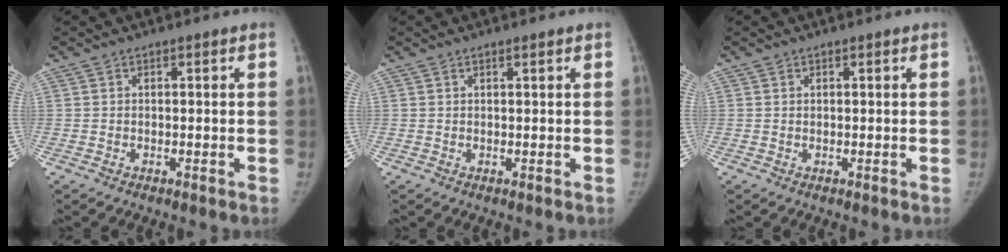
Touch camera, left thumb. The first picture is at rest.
{"total": 0.6, "force": [0.5, -0.1, 0.3], "torque": [-0.008, -0.004, 0.013]}
{"total": 0.0}